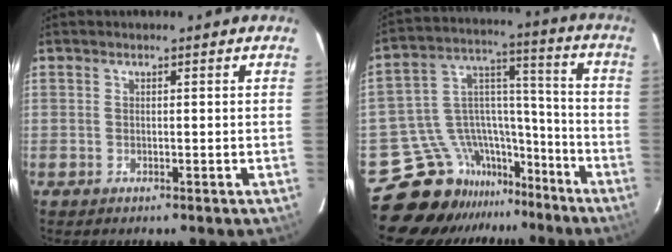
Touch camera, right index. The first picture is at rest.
{"total": 13.9, "force": [-11.0, 8.2, 2.1], "torque": [-0.025, 0.091, -0.174]}